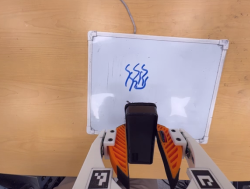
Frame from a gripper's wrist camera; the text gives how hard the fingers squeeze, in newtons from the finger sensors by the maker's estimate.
{"total": 4.7, "left": 3.7, "right": 5.7}